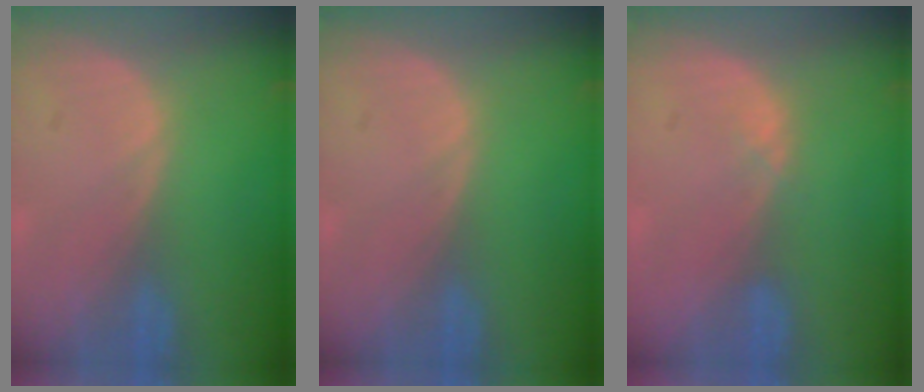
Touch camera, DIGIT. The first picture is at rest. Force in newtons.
{"total": 0.0}
{"total": 1.3, "press": 1.1, "slide": 0.8}